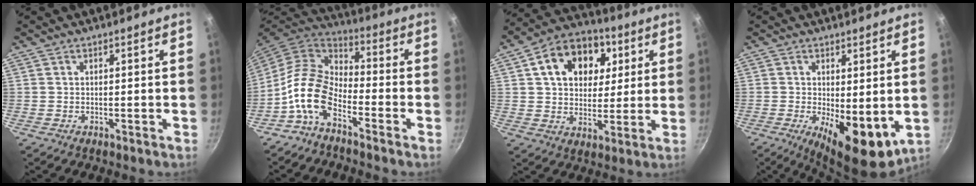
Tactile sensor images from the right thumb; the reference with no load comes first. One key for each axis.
{"total": 11.6, "fx": -5.6, "fy": 6.5, "fz": 7.8, "tx": -0.136, "ty": 0.052, "tz": -0.131}
{"total": 16.6, "fx": 5.6, "fy": 12.1, "fz": 9.8, "tx": -0.129, "ty": 0.006, "tz": 0.081}
{"total": 10.8, "fx": -1.3, "fy": 4.6, "fz": 9.6, "tx": -0.122, "ty": -0.016, "tz": -0.005}